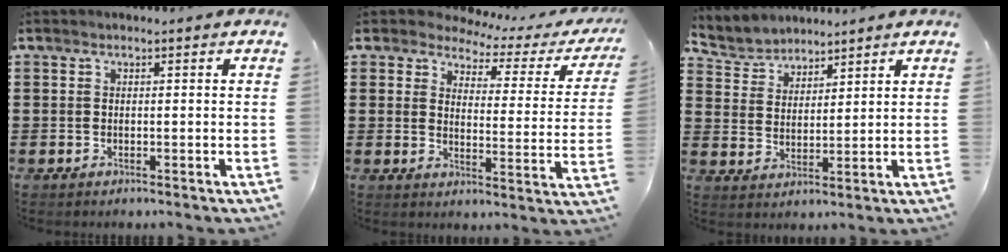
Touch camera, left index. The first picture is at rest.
{"total": 3.4, "force": [3.0, 1.2, 0.9], "torque": [-0.040, -0.019, 0.047]}
{"total": 4.2, "force": [3.9, 1.5, -0.3], "torque": [-0.015, -0.014, 0.071]}